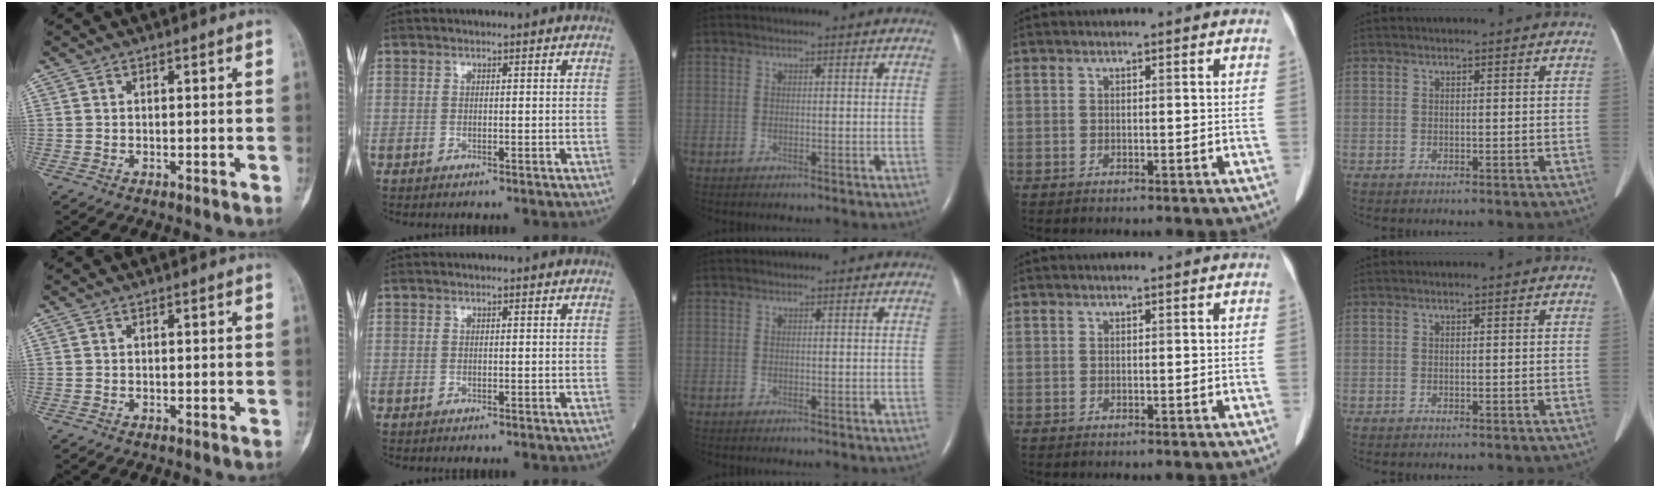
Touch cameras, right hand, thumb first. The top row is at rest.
{}